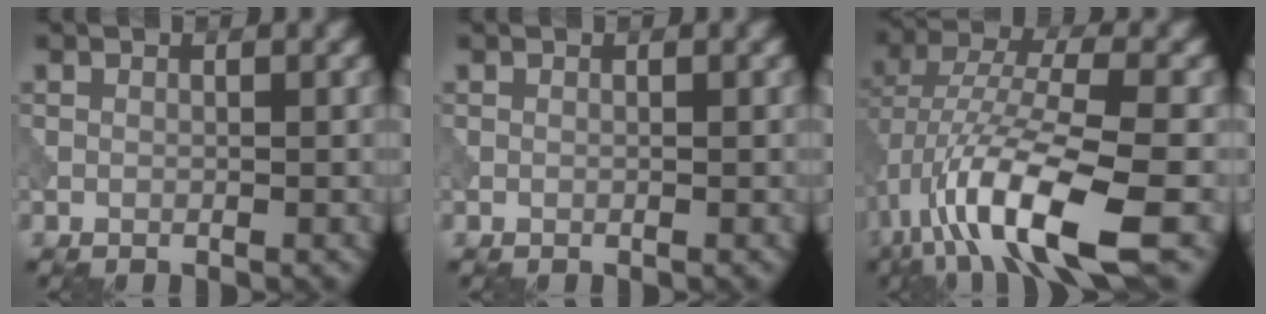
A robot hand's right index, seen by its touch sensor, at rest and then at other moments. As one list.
[{"total": 0.0}, {"total": 11.8, "force": [-4.6, 3.6, 10.2], "torque": [-0.192, 0.006, -0.085]}]